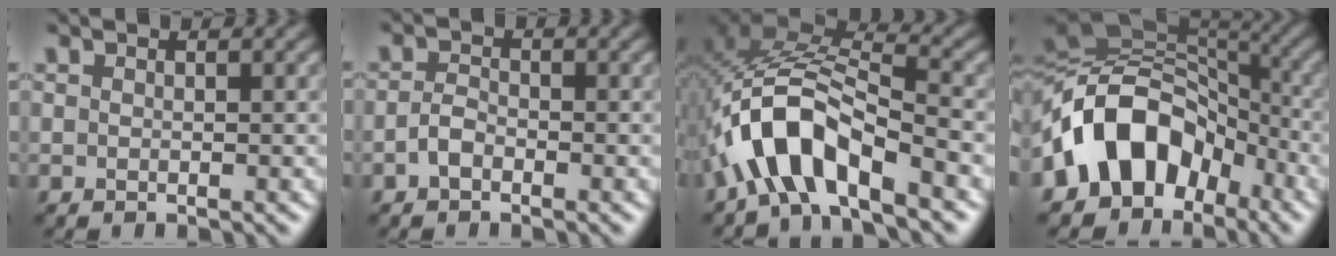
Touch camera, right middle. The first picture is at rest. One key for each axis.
{"total": 1.6, "fx": -0.9, "fy": 0.8, "fz": 1.0, "tx": -0.023, "ty": 0.005, "tz": -0.021}
{"total": 8.8, "fx": -4.1, "fy": 3.8, "fz": 6.8, "tx": -0.133, "ty": 0.016, "tz": -0.081}
{"total": 11.6, "fx": -5.0, "fy": 8.1, "fz": 6.6, "tx": -0.102, "ty": 0.028, "tz": -0.112}